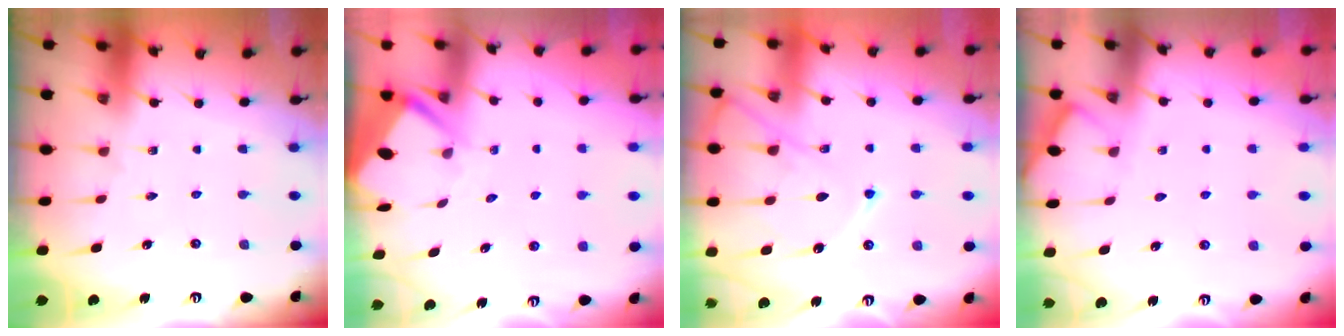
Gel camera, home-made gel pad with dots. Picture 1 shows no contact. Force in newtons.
{"total": 3.4, "press": 3.3, "slide": 0.3}
{"total": 12.7, "press": 12.6, "slide": 1.5}
{"total": 2.5, "press": 2.4, "slide": 0.4}